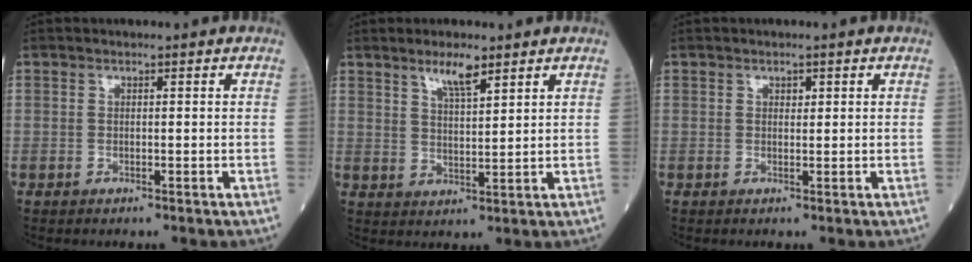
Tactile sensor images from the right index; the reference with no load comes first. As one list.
[{"total": 4.5, "force": [3.3, 0.7, 3.0], "torque": [-0.058, -0.002, 0.061]}, {"total": 1.0, "force": [0.5, 0.6, 0.6], "torque": [-0.006, -0.002, 0.007]}]